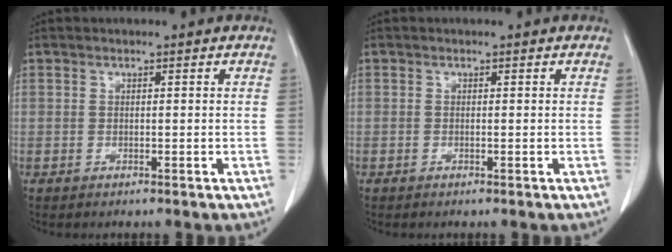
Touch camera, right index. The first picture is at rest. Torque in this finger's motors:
{"motor_torque": [-0.13, 0.15, -0.03, 0.01]}